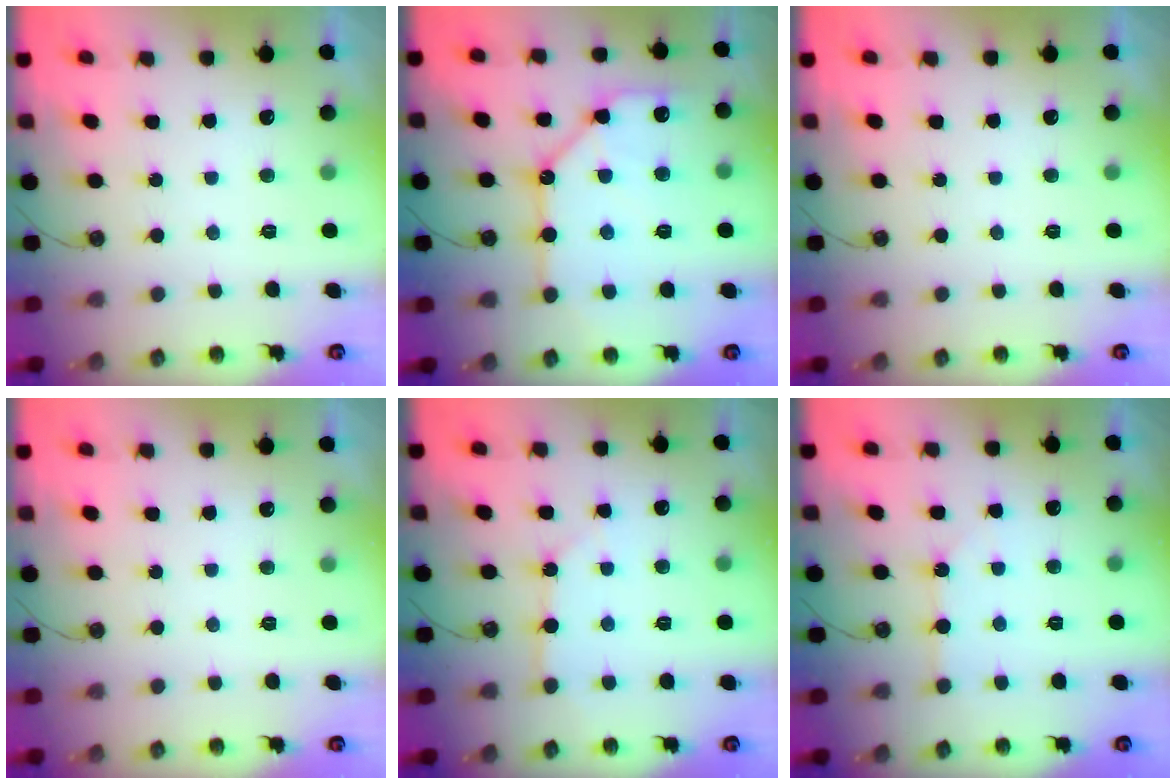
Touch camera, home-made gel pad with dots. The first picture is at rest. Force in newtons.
{"total": 13.4, "press": 13.4, "slide": 1.6}
{"total": 0.0}
{"total": 0.0}
{"total": 2.9, "press": 2.8, "slide": 0.4}
{"total": 1.9, "press": 1.9, "slide": 0.4}